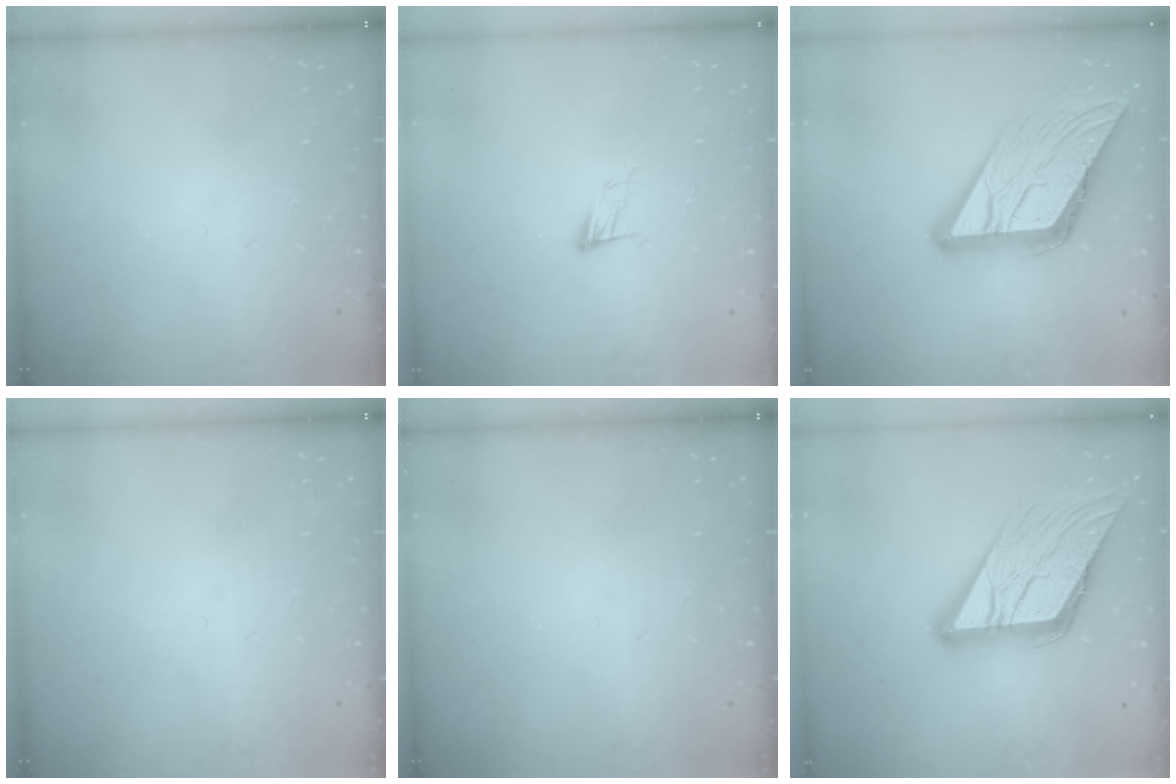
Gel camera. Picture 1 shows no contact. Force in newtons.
{"total": 6.2, "press": 6.2, "slide": 0.6}
{"total": 17.1, "press": 17.1, "slide": 1.8}
{"total": 0.0}
{"total": 0.0}
{"total": 17.4, "press": 17.3, "slide": 1.3}